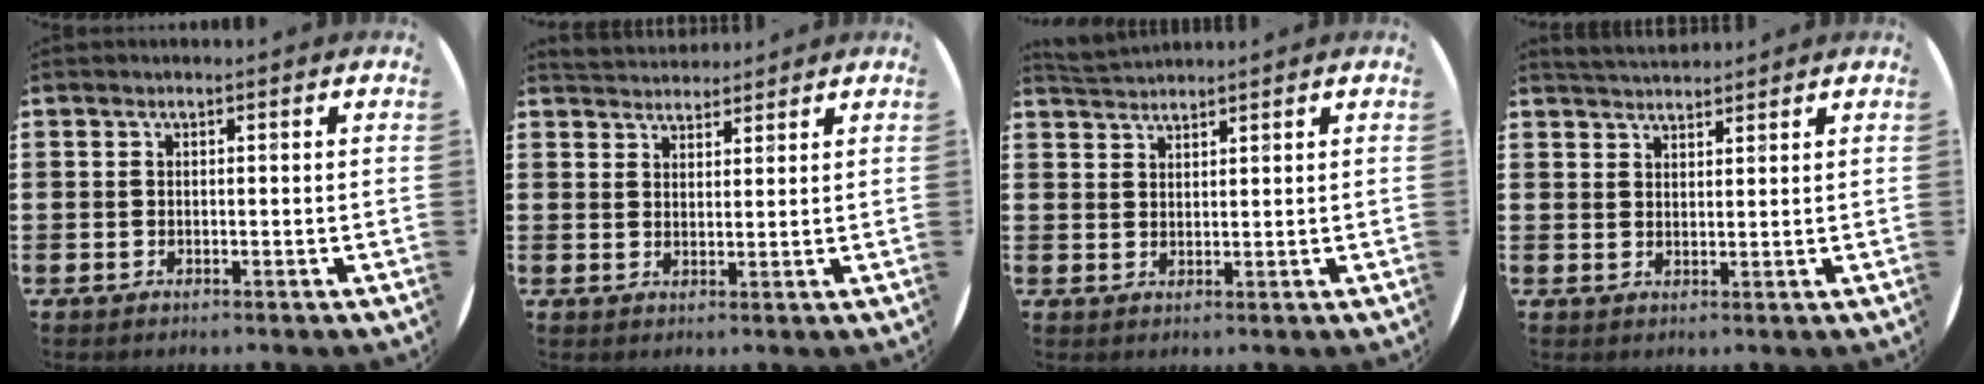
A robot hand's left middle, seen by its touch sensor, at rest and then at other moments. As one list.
[{"total": 3.3, "force": [3.2, 0.6, -0.2], "torque": [-0.002, -0.007, 0.061]}, {"total": 2.4, "force": [2.4, 0.3, 0.0], "torque": [-0.004, 0.000, 0.046]}, {"total": 3.2, "force": [3.2, 0.4, 0.2], "torque": [-0.010, -0.007, 0.060]}]